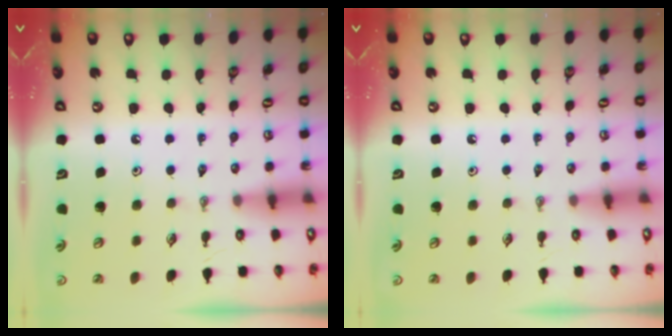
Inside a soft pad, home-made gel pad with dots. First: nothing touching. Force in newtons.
{"total": 0.0}